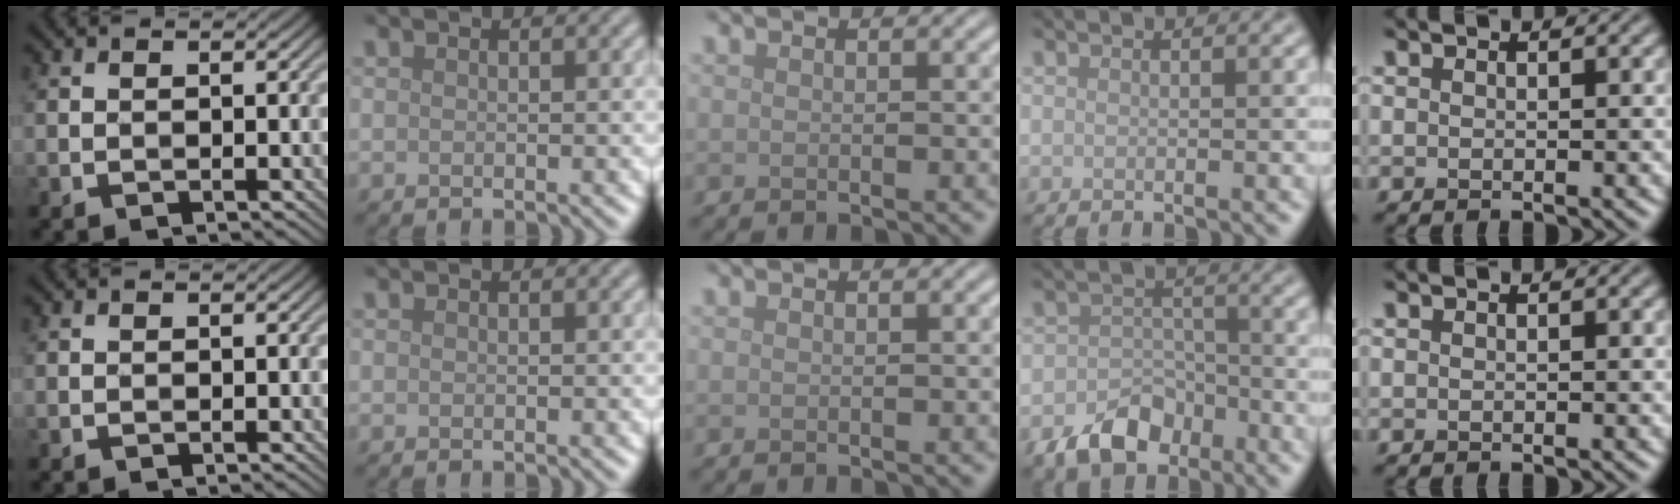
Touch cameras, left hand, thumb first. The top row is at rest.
{"ring": {"total": 4.8, "force": [-3.0, 3.0, 2.1], "torque": [-0.032, -0.004, -0.054]}}